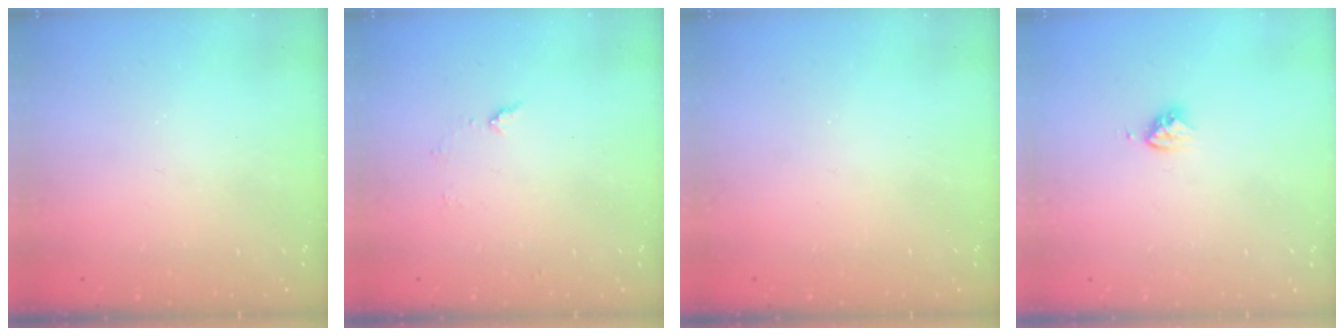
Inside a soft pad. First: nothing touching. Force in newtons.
{"total": 5.2, "press": 5.1, "slide": 0.6}
{"total": 0.0}
{"total": 3.6, "press": 3.5, "slide": 0.7}